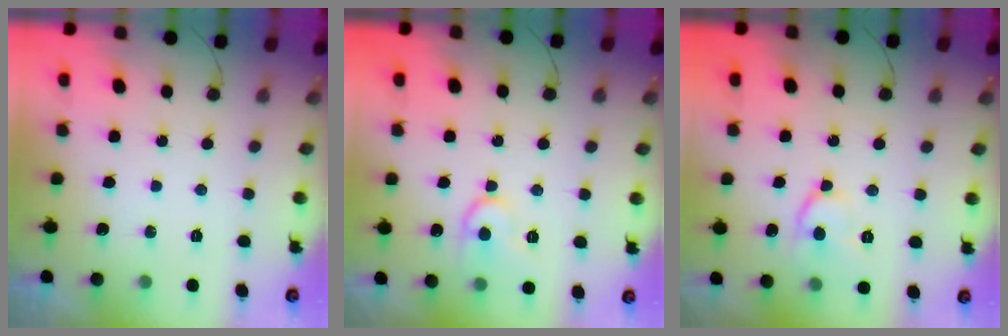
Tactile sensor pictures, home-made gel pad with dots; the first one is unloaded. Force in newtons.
{"total": 11.2, "press": 11.2, "slide": 0.9}
{"total": 10.3, "press": 10.3, "slide": 0.9}